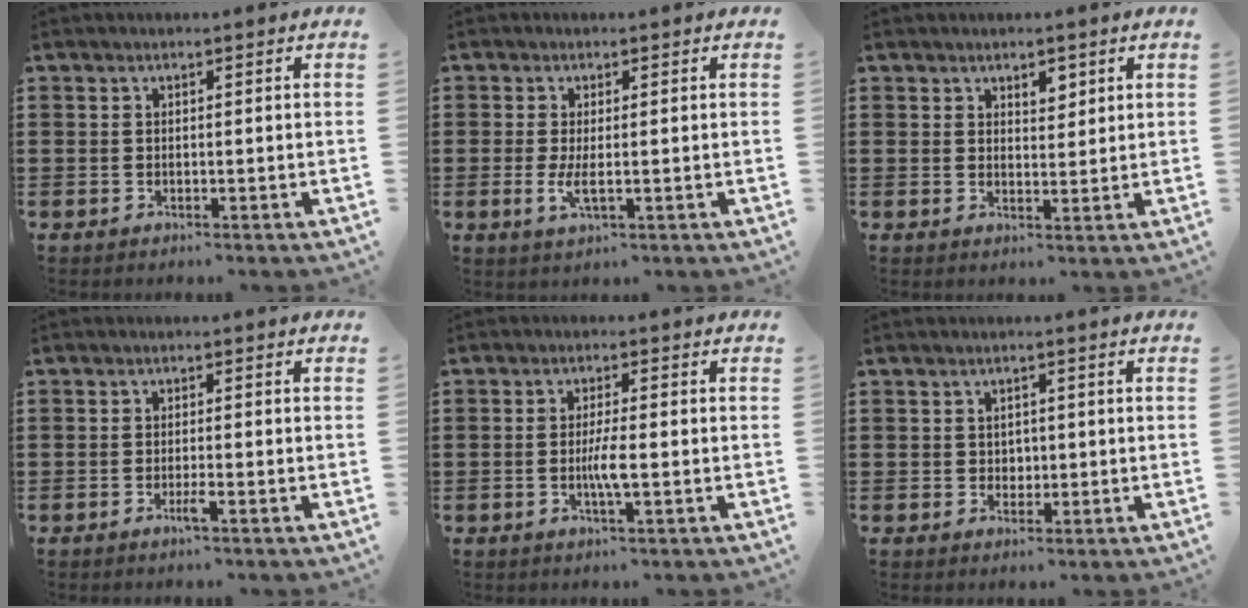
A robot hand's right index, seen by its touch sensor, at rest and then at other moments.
{"total": 3.2, "force": [-0.3, 0.8, 3.1], "torque": [-0.063, -0.006, -0.006]}
{"total": 2.5, "force": [2.0, 1.3, 0.9], "torque": [-0.014, 0.004, 0.034]}
{"total": 1.4, "force": [-0.8, 0.0, 1.2], "torque": [-0.028, -0.008, -0.016]}
{"total": 3.7, "force": [-0.9, 0.1, 3.6], "torque": [-0.070, -0.012, -0.019]}
{"total": 1.3, "force": [0.2, 1.2, 0.4], "torque": [-0.012, 0.007, 0.004]}